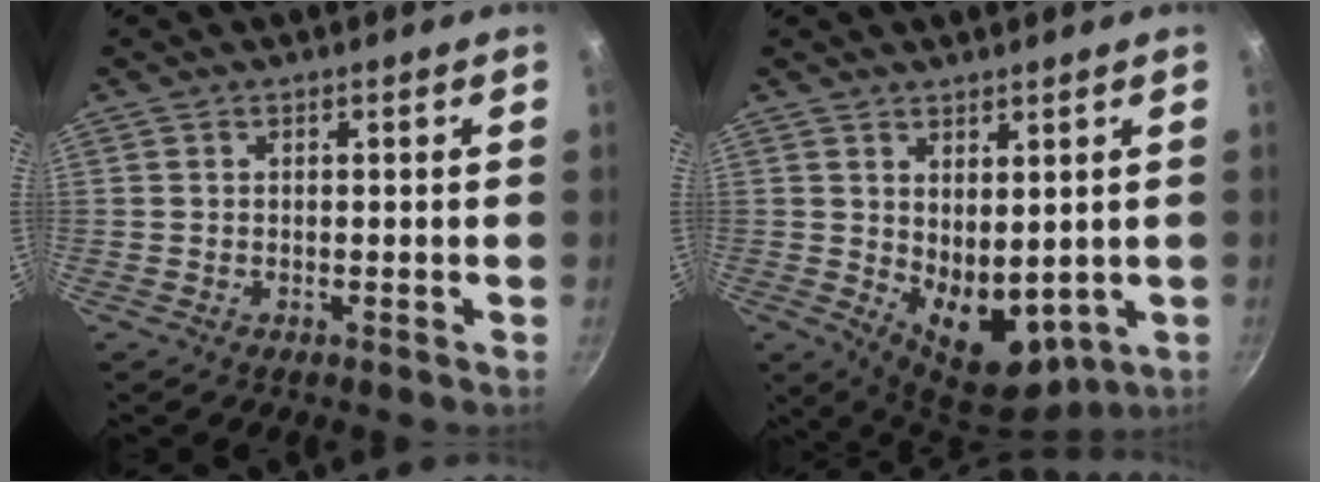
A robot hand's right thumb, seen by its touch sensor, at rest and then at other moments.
{"total": 10.3, "force": [1.1, 6.3, 8.1], "torque": [-0.097, -0.033, 0.040]}